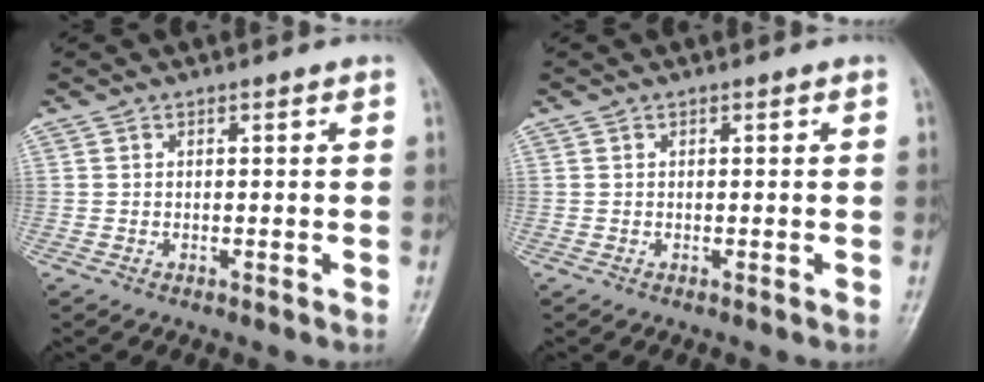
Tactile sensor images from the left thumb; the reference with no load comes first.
{"total": 0.0}